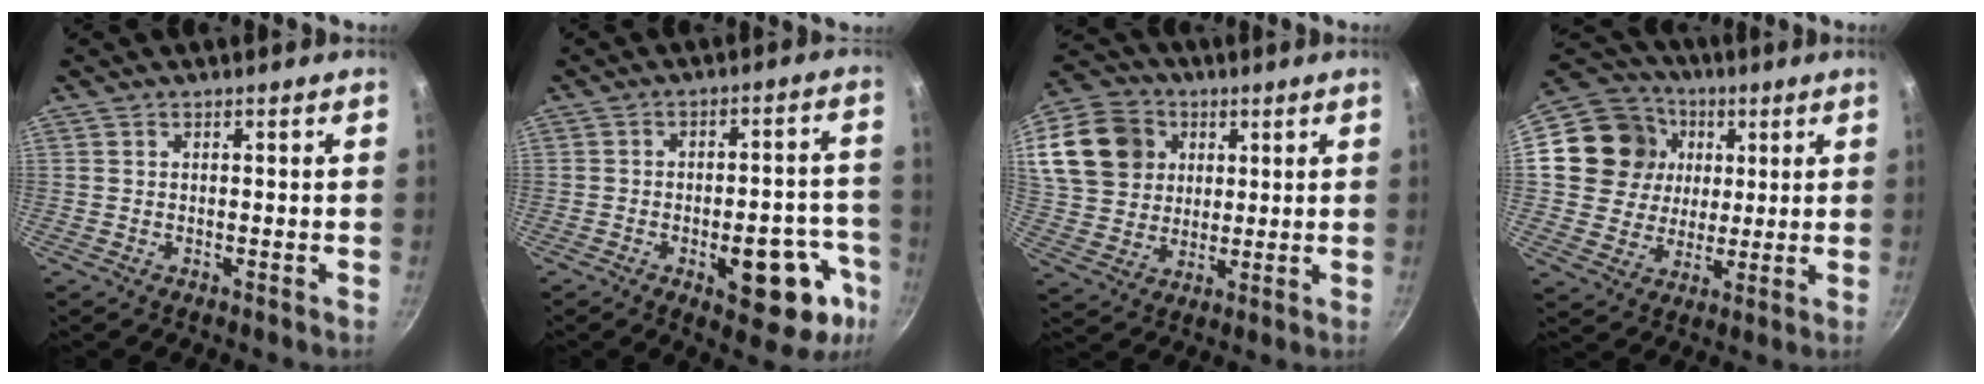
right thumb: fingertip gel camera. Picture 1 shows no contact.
{"total": 15.8, "force": [-6.5, 7.3, 12.4], "torque": [-0.094, 0.036, -0.078]}
{"total": 19.3, "force": [6.1, 15.8, 9.2], "torque": [-0.182, 0.016, 0.115]}
{"total": 16.2, "force": [3.4, 14.6, 6.2], "torque": [-0.093, 0.014, 0.055]}